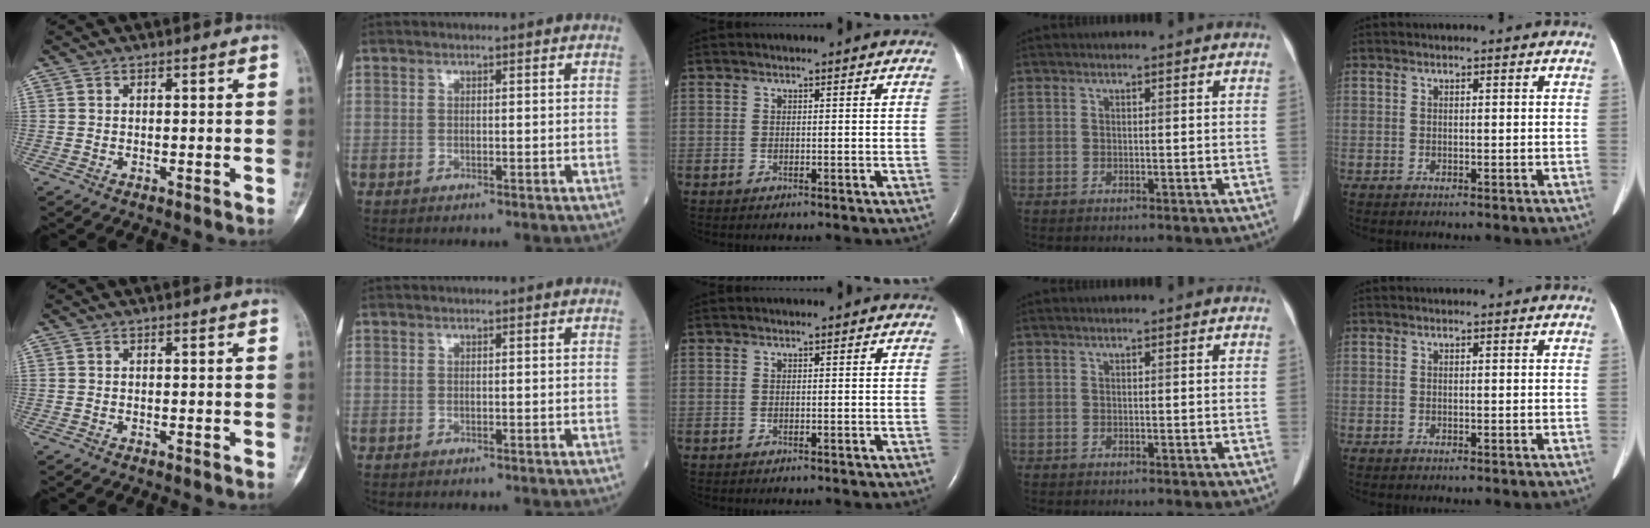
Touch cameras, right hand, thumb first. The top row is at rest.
{}